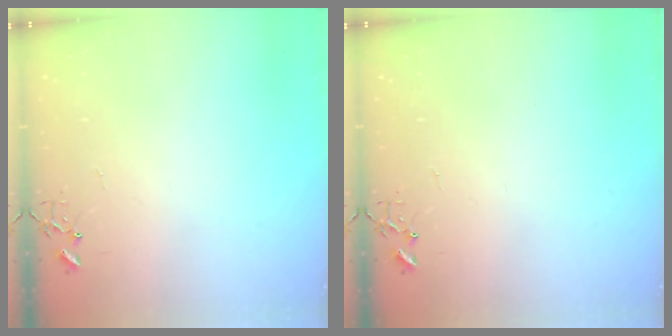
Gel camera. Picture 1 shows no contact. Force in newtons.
{"total": 0.0}